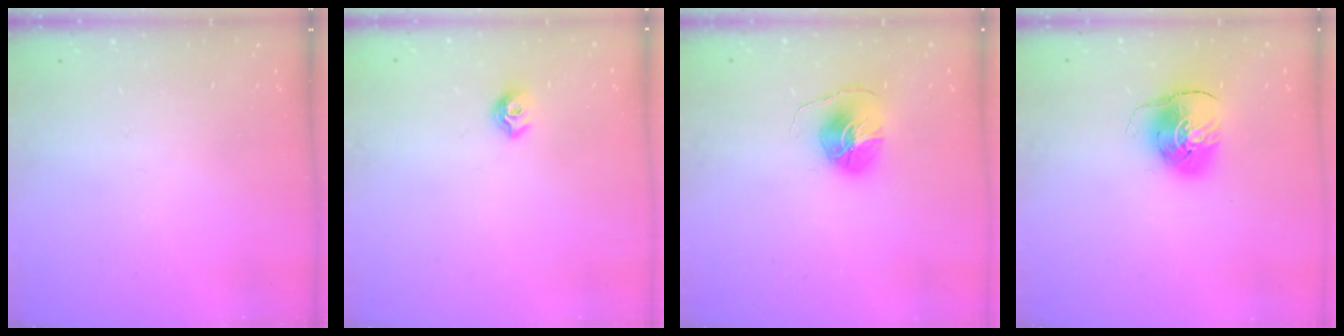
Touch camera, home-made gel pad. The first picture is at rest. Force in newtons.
{"total": 7.9, "press": 7.8, "slide": 0.7}
{"total": 9.2, "press": 9.2, "slide": 0.4}
{"total": 7.9, "press": 7.9, "slide": 0.7}